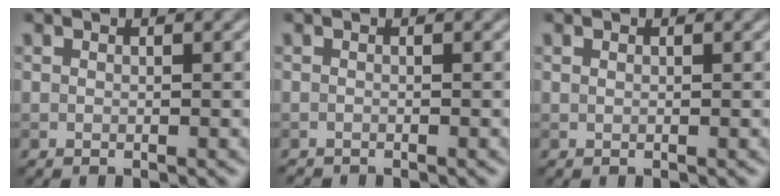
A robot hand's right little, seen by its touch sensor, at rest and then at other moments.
{"total": 0.8, "force": [-0.8, 0.0, 0.0], "torque": [0.004, -0.005, -0.015]}
{"total": 0.0}